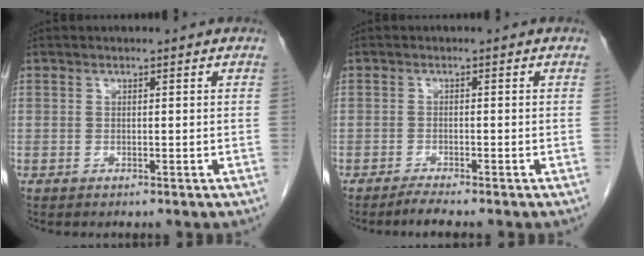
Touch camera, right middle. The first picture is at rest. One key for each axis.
{"total": 2.0, "fx": -1.8, "fy": -0.4, "fz": 0.9, "tx": -0.022, "ty": -0.005, "tz": -0.034}